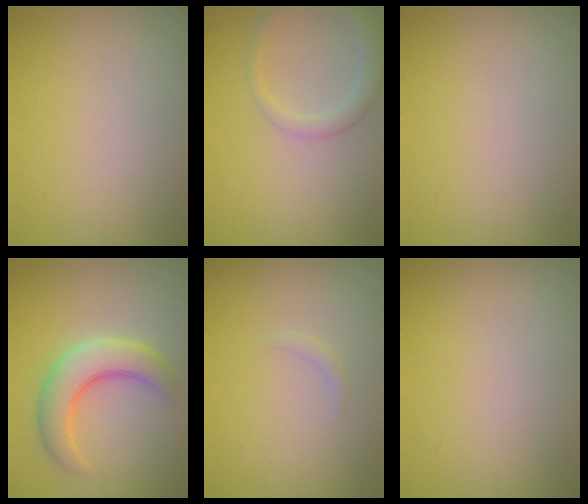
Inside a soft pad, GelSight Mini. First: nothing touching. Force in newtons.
{"total": 2.9, "press": 2.9, "slide": 0.2}
{"total": 0.0}
{"total": 5.4, "press": 5.4, "slide": 0.2}
{"total": 0.6, "press": 0.6, "slide": 0.1}
{"total": 0.0}